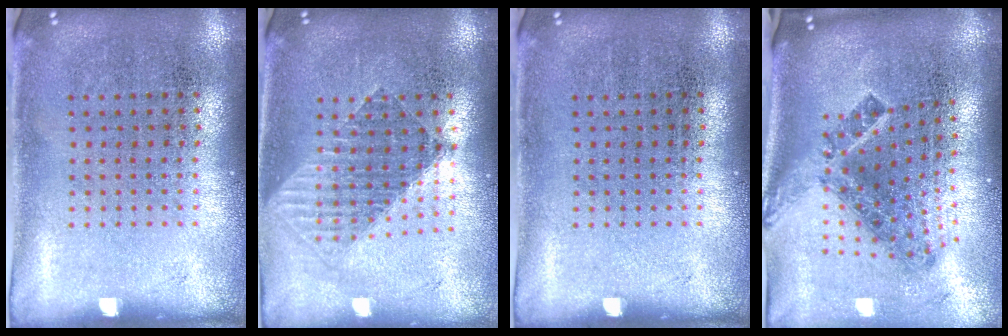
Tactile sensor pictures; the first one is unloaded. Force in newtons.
{"total": 1.5, "press": 1.3, "slide": 0.9}
{"total": 0.0}
{"total": 2.1, "press": 1.3, "slide": 1.6}